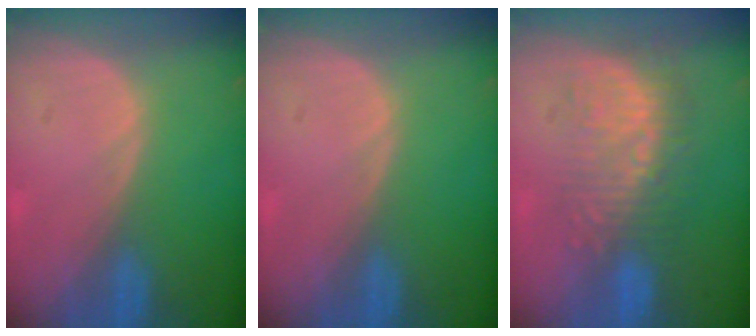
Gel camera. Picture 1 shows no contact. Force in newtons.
{"total": 0.0}
{"total": 8.9, "press": 8.4, "slide": 2.9}